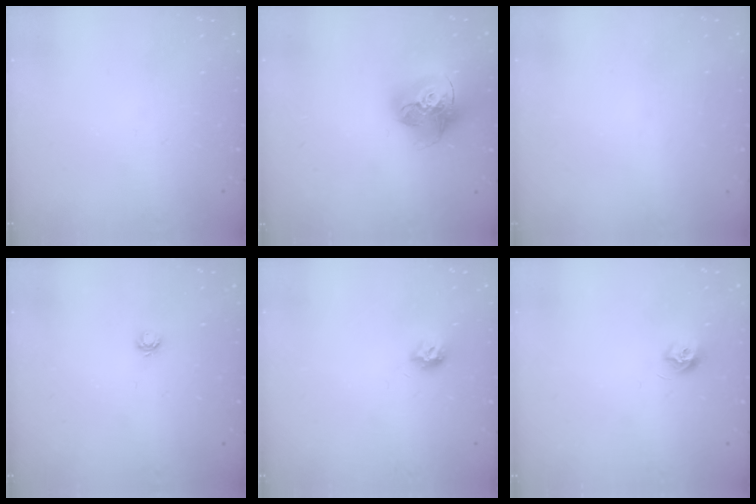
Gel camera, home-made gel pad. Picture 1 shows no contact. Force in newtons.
{"total": 18.0, "press": 17.9, "slide": 1.9}
{"total": 0.9, "press": 0.9, "slide": 0.1}
{"total": 3.7, "press": 3.7, "slide": 0.5}
{"total": 7.5, "press": 7.4, "slide": 0.6}
{"total": 6.7, "press": 6.6, "slide": 0.6}